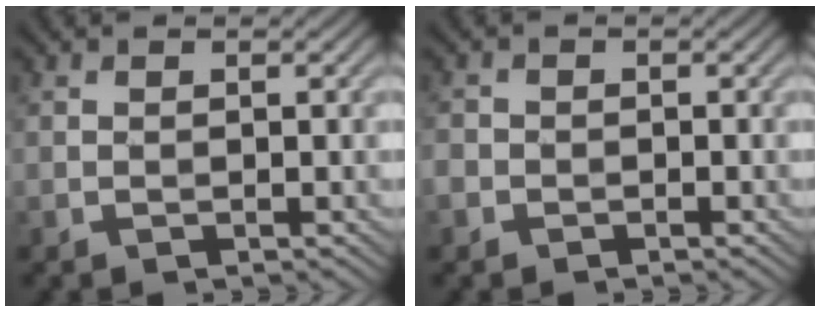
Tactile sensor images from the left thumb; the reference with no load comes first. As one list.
[{"total": 1.5, "force": [-0.9, 1.2, 0.2], "torque": [-0.004, -0.004, -0.023]}]